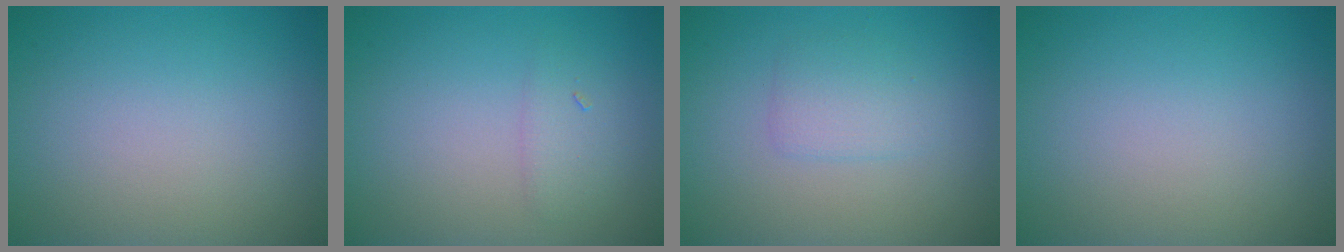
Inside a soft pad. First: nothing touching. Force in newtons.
{"total": 1.3, "press": 1.3, "slide": 0.1}
{"total": 1.9, "press": 1.9, "slide": 0.1}
{"total": 0.0}